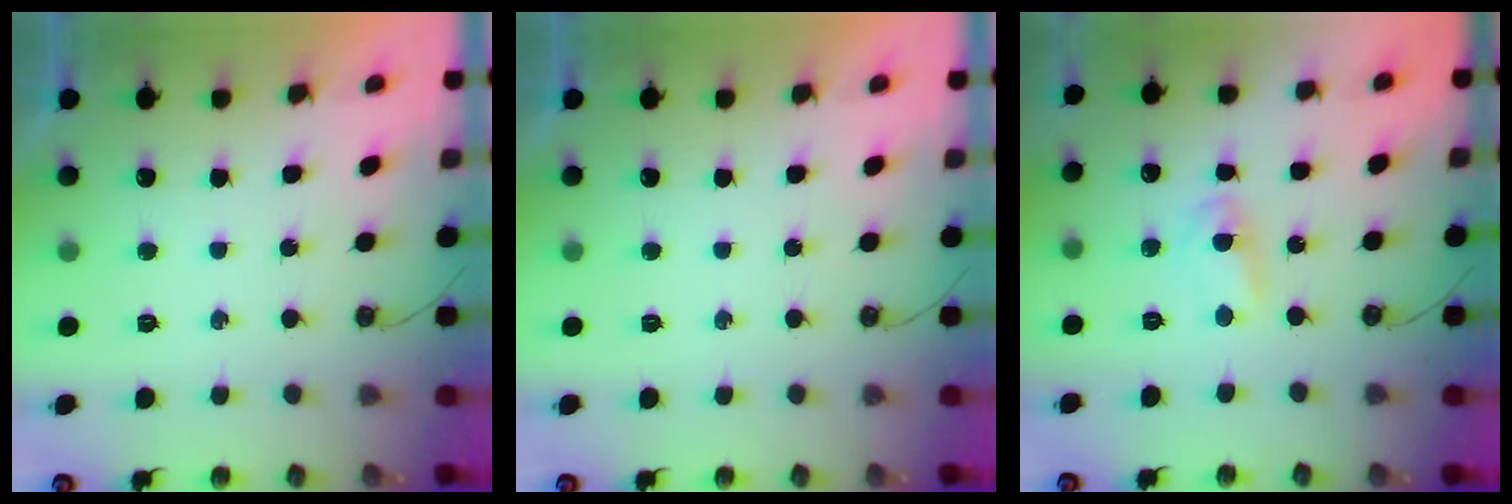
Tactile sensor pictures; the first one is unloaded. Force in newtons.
{"total": 0.0}
{"total": 1.9, "press": 1.9, "slide": 0.2}